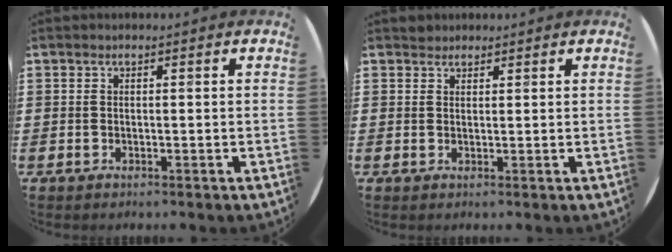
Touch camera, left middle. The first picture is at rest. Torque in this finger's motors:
{"motor_torque": [0.07, -0.05, -0.02, 0.01]}